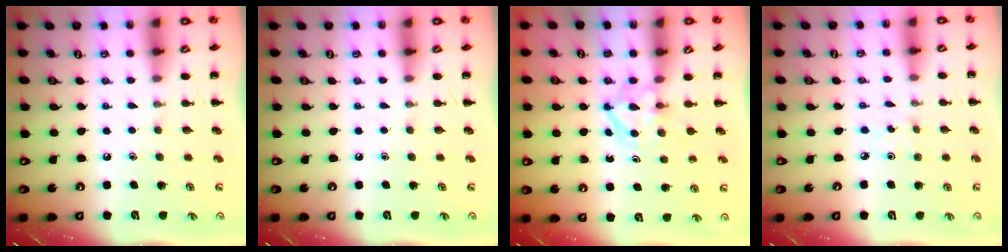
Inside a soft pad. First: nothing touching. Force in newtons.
{"total": 0.0}
{"total": 4.8, "press": 4.7, "slide": 0.8}
{"total": 0.6, "press": 0.6, "slide": 0.2}